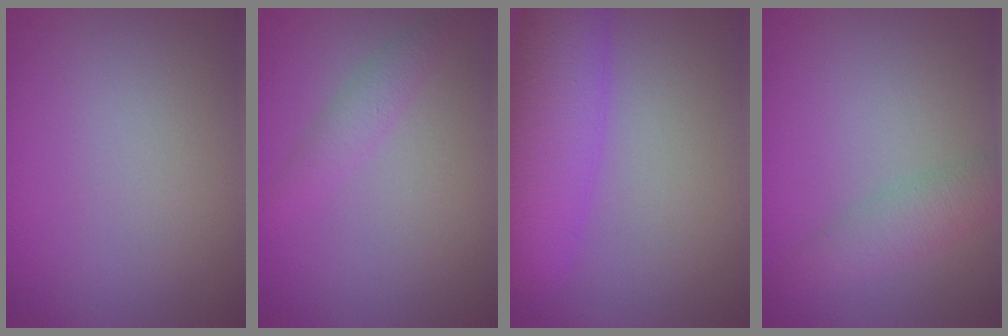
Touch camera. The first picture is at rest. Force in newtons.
{"total": 1.5, "press": 1.5, "slide": 0.0}
{"total": 6.9, "press": 6.9, "slide": 0.2}
{"total": 2.5, "press": 2.5, "slide": 0.1}